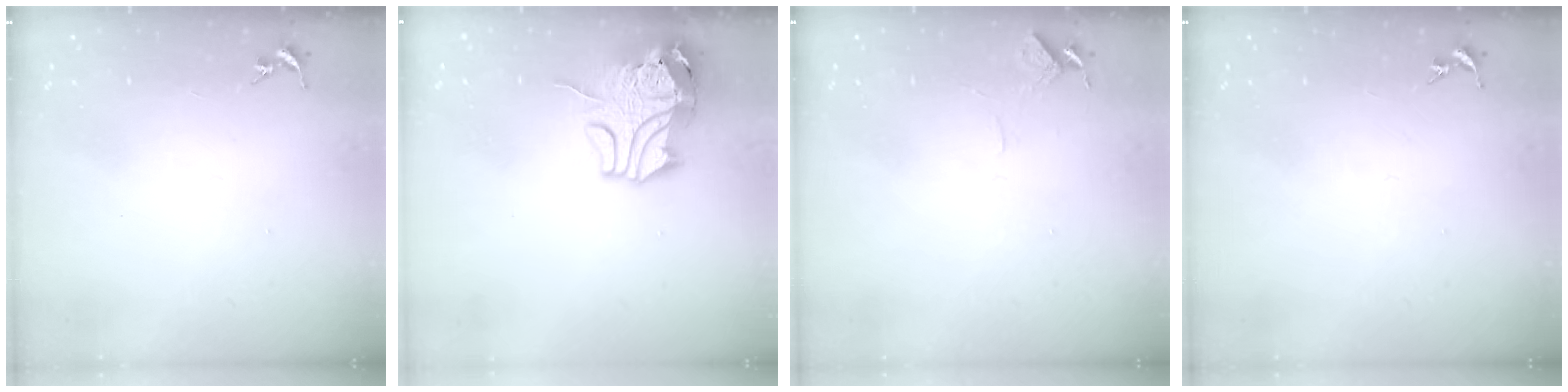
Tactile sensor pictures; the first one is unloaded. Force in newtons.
{"total": 12.8, "press": 12.7, "slide": 1.8}
{"total": 4.6, "press": 4.5, "slide": 0.4}
{"total": 0.0}